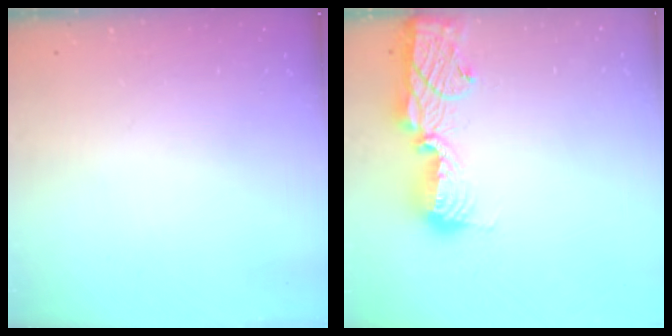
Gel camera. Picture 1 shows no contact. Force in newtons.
{"total": 13.6, "press": 13.5, "slide": 1.0}